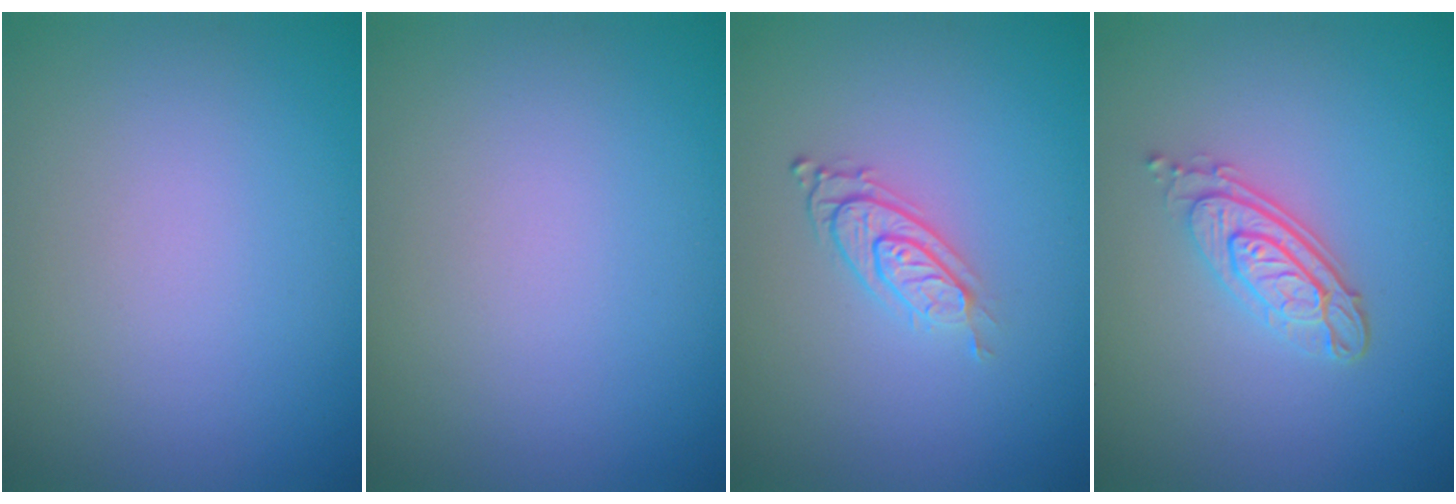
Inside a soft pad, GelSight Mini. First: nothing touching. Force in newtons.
{"total": 0.0}
{"total": 2.9, "press": 1.9, "slide": 2.2}
{"total": 3.6, "press": 2.8, "slide": 2.2}